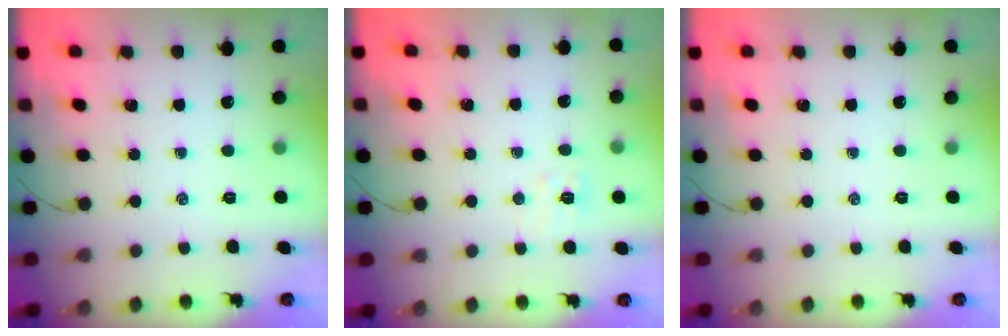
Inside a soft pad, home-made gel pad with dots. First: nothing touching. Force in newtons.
{"total": 5.7, "press": 5.6, "slide": 1.3}
{"total": 0.0}